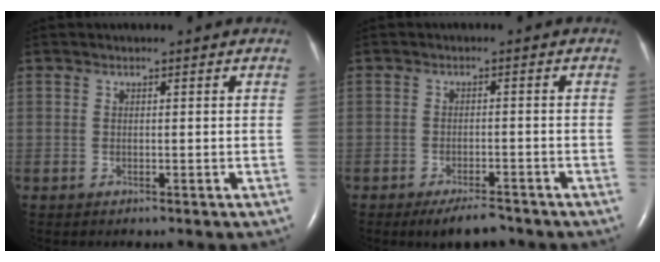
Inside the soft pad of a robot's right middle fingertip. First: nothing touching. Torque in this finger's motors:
{"motor_torque": [0.57, -0.54, 0.05, 0.03]}